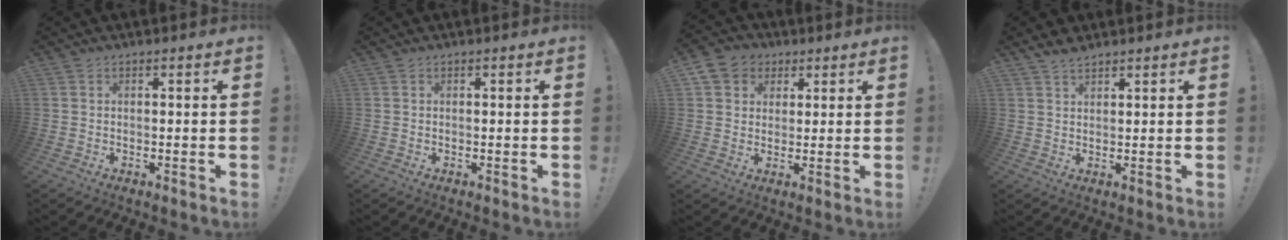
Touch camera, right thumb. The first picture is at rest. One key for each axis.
{"total": 0.0}
{"total": 7.5, "fx": 2.8, "fy": 6.6, "fz": 2.2, "tx": -0.030, "ty": -0.008, "tz": 0.060}
{"total": 3.2, "fx": 2.8, "fy": 1.1, "fz": 1.3, "tx": -0.027, "ty": -0.014, "tz": 0.052}